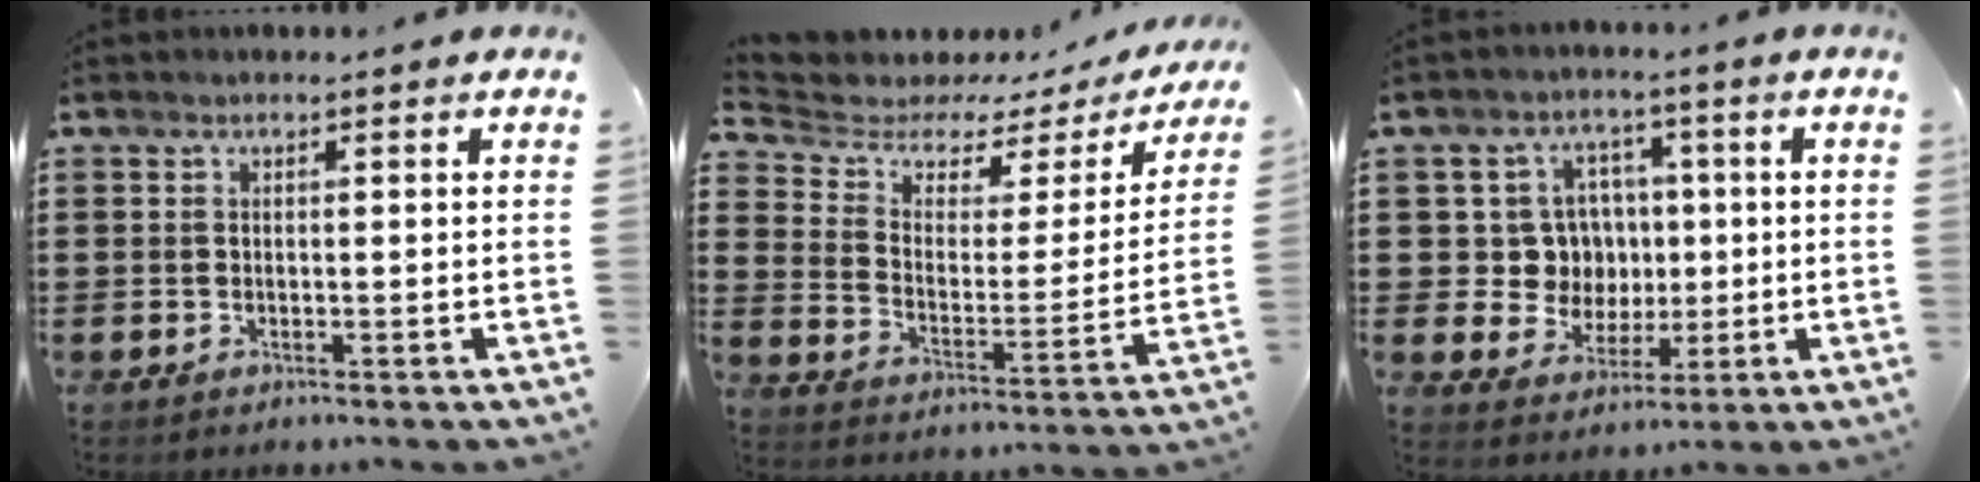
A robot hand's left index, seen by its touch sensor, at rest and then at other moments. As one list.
[{"total": 4.1, "force": [3.3, 2.1, 1.3], "torque": [-0.053, -0.024, 0.050]}, {"total": 8.2, "force": [1.1, 7.8, 2.4], "torque": [-0.059, 0.007, 0.026]}]